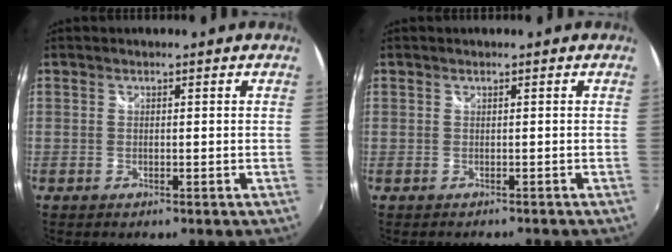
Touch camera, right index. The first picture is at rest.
{"total": 1.0, "force": [-0.6, 0.9, 0.0], "torque": [-0.001, 0.002, -0.006]}